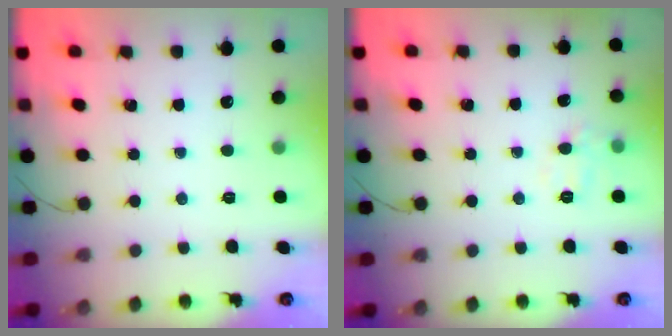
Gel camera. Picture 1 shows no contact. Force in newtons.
{"total": 7.4, "press": 7.2, "slide": 1.7}